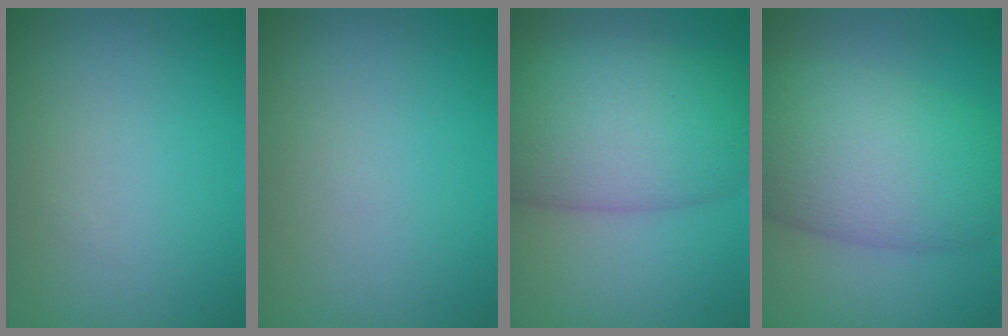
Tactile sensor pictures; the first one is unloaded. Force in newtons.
{"total": 0.0}
{"total": 10.6, "press": 10.6, "slide": 0.3}
{"total": 10.1, "press": 10.1, "slide": 0.2}